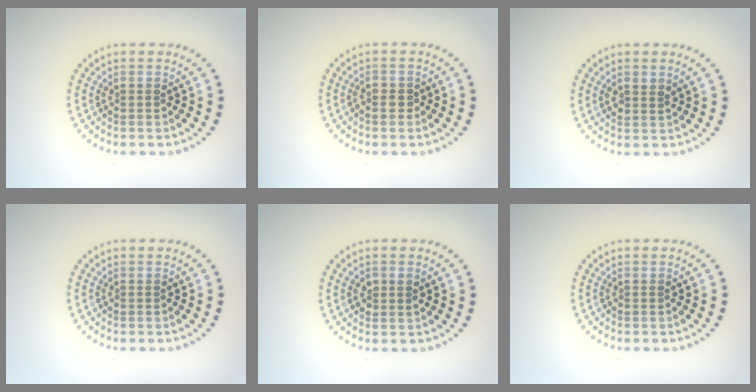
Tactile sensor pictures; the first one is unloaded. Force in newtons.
{"total": 1.0, "press": 0.9, "slide": 0.4}
{"total": 1.3, "press": 1.1, "slide": 0.7}
{"total": 0.0}
{"total": 1.4, "press": 1.4, "slide": 0.2}
{"total": 0.0}